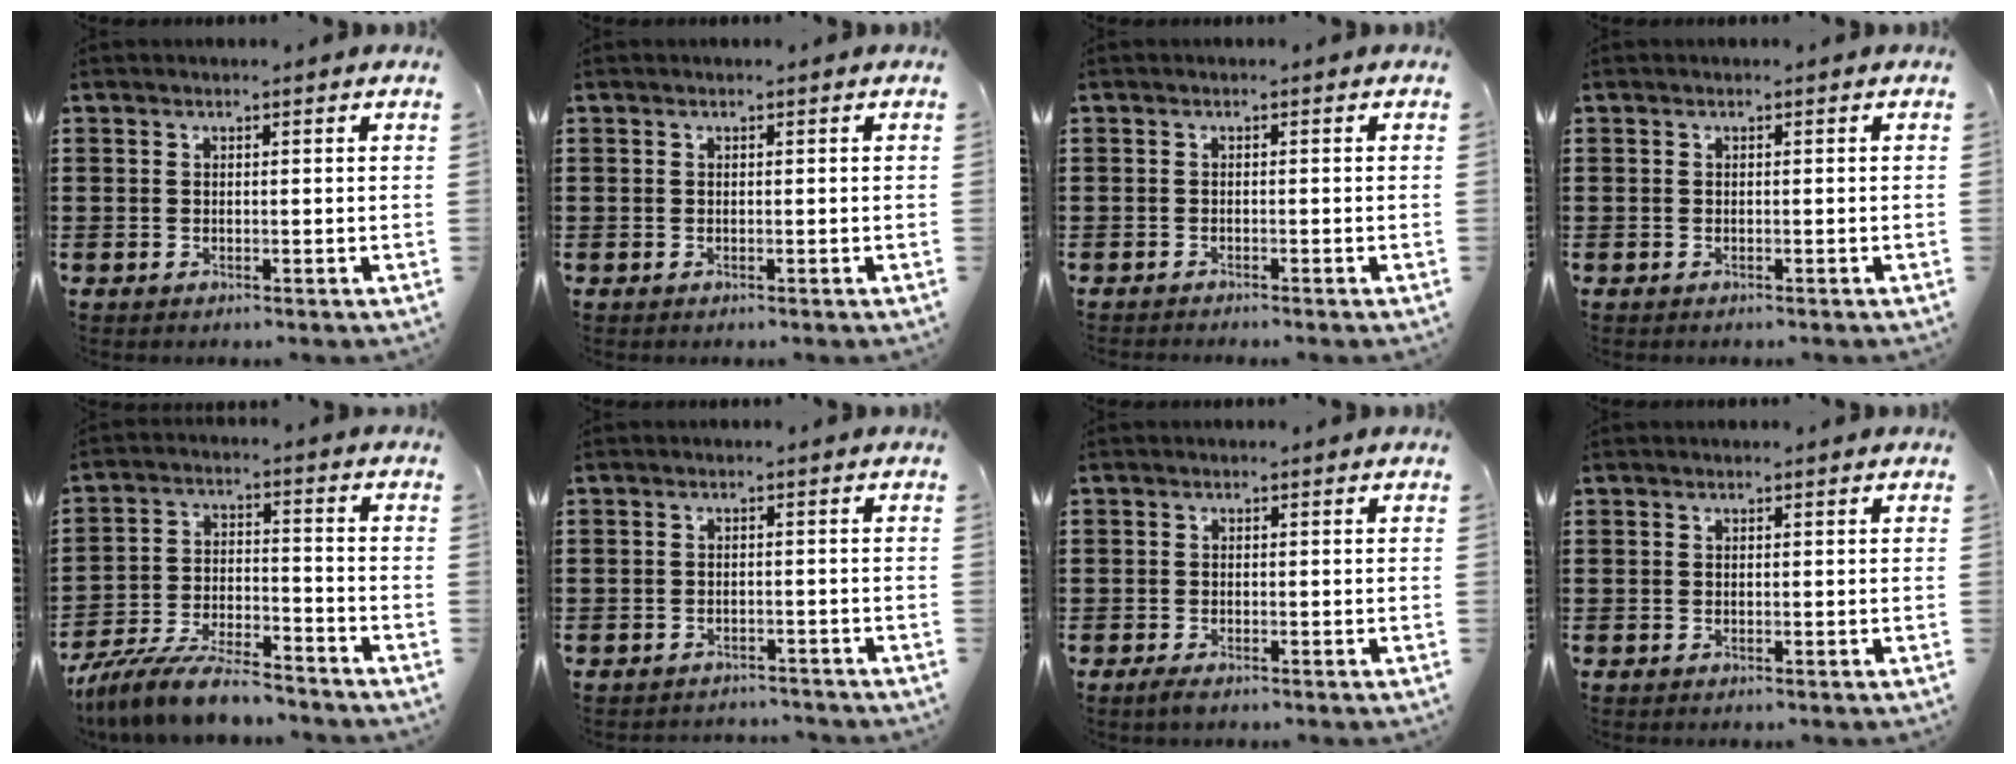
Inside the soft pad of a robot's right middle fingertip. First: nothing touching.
{"total": 0.0}
{"total": 0.6, "force": [-0.6, -0.1, 0.1], "torque": [-0.004, -0.004, -0.010]}
{"total": 0.0}
{"total": 8.8, "force": [-7.9, 1.2, 3.7], "torque": [-0.081, 0.011, -0.155]}
{"total": 2.0, "force": [-1.9, 0.3, -0.3], "torque": [-0.002, 0.001, -0.044]}
{"total": 0.9, "force": [-0.7, 0.4, 0.3], "torque": [-0.008, -0.003, -0.014]}
{"total": 0.0}